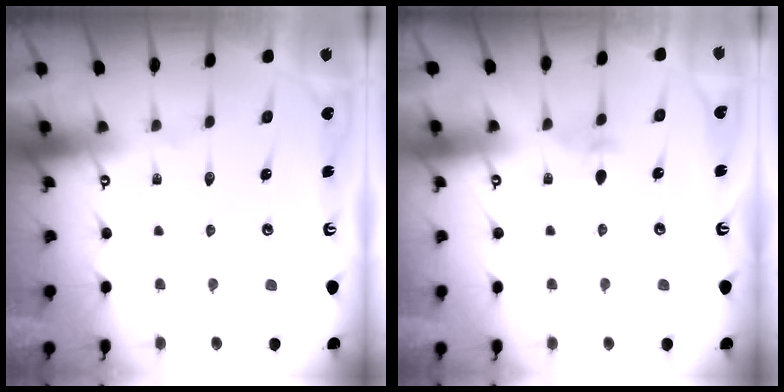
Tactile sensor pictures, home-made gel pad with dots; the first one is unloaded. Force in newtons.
{"total": 2.8, "press": 2.7, "slide": 0.8}